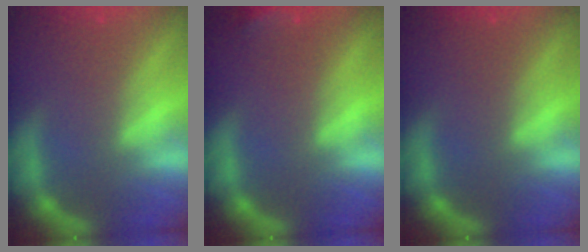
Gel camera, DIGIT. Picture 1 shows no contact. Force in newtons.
{"total": 2.4}
{"total": 0.0}